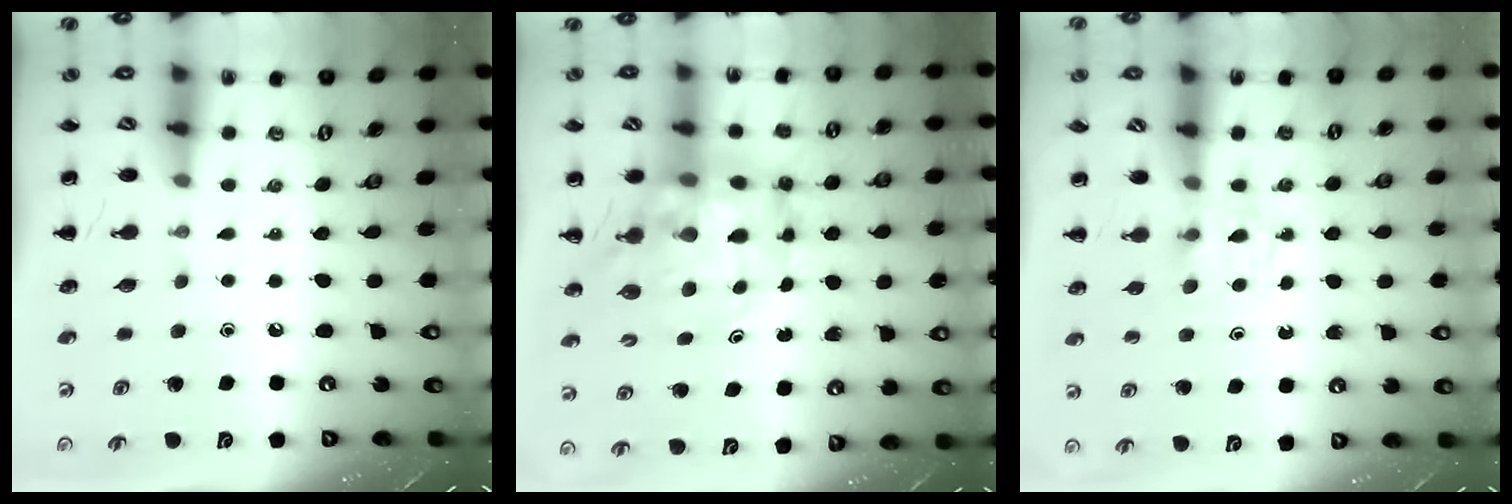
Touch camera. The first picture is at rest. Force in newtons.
{"total": 13.0, "press": 12.5, "slide": 3.5}
{"total": 3.6, "press": 3.3, "slide": 1.3}